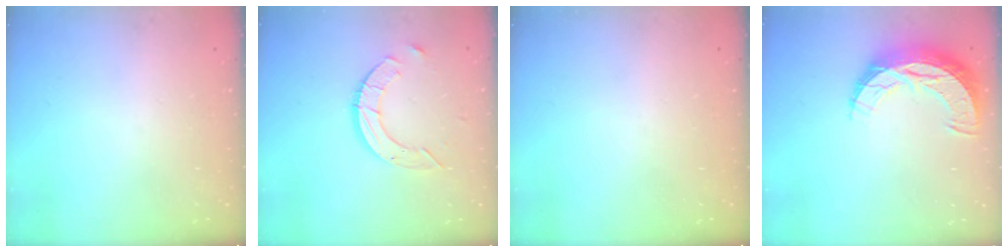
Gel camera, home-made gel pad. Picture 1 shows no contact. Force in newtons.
{"total": 9.0, "press": 9.0, "slide": 0.7}
{"total": 0.0}
{"total": 11.1, "press": 11.1, "slide": 0.7}